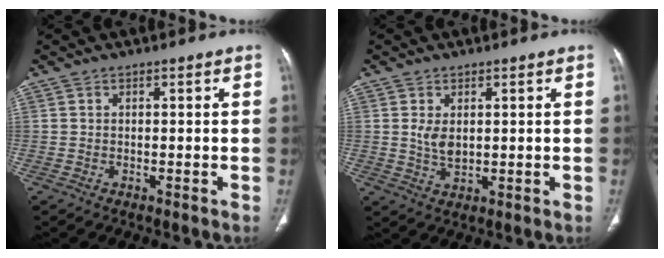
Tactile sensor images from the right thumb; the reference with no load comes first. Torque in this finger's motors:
{"motor_torque": [2.05, 2.06, -0.09, -0.06, 0.00]}